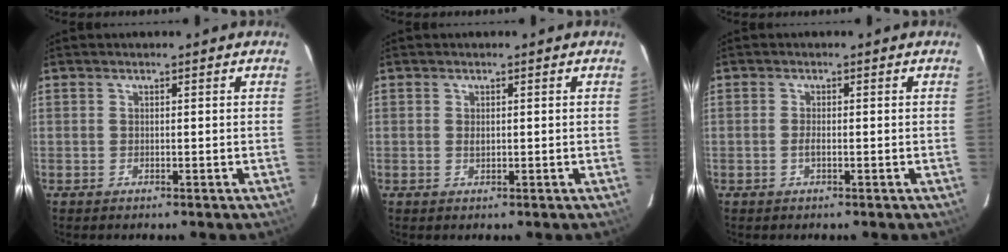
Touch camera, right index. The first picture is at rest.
{"total": 1.0, "force": [0.1, 0.7, 0.7], "torque": [-0.012, 0.001, 0.002]}
{"total": 1.3, "force": [-0.4, 0.3, 1.2], "torque": [-0.025, 0.000, -0.008]}